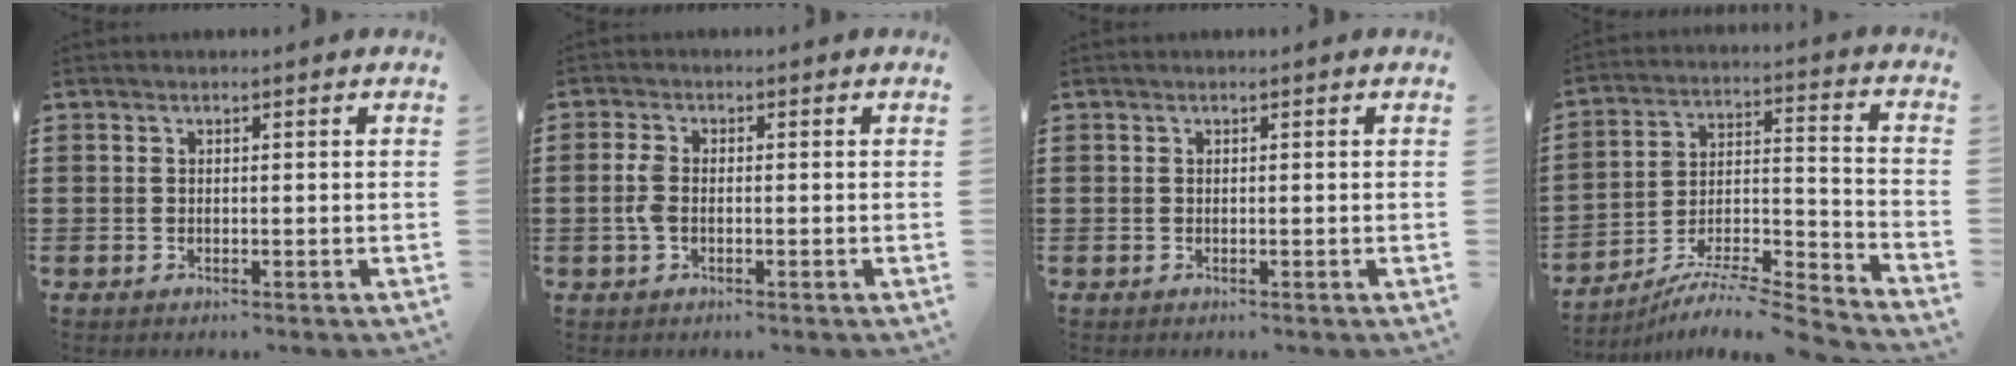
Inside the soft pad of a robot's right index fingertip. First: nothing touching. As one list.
[{"total": 2.9, "force": [-0.4, 1.6, 2.4], "torque": [-0.070, -0.005, -0.015]}, {"total": 0.0}, {"total": 7.8, "force": [-7.3, 0.3, 2.8], "torque": [-0.031, 0.003, -0.144]}]